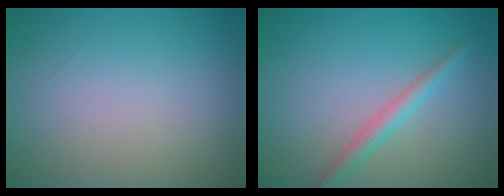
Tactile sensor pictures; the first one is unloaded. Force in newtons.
{"total": 2.0, "press": 2.0, "slide": 0.1}